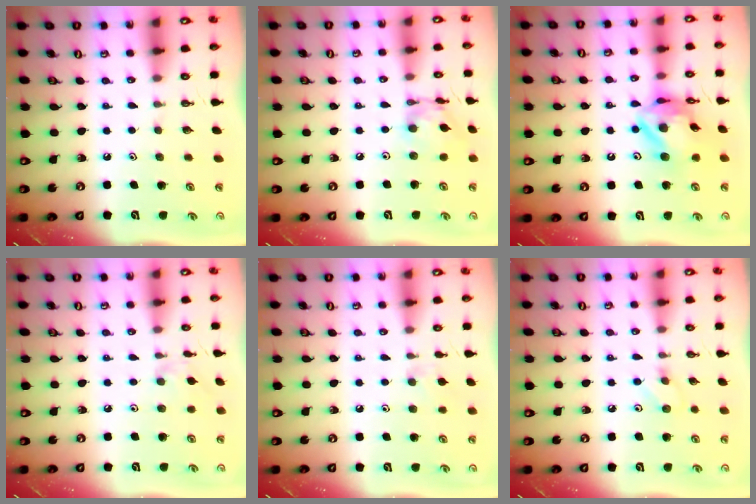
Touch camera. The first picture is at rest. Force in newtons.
{"total": 11.4, "press": 11.4, "slide": 0.9}
{"total": 13.8, "press": 13.7, "slide": 1.5}
{"total": 1.6, "press": 1.5, "slide": 0.4}
{"total": 5.7, "press": 5.6, "slide": 0.8}
{"total": 5.0, "press": 5.0, "slide": 0.6}